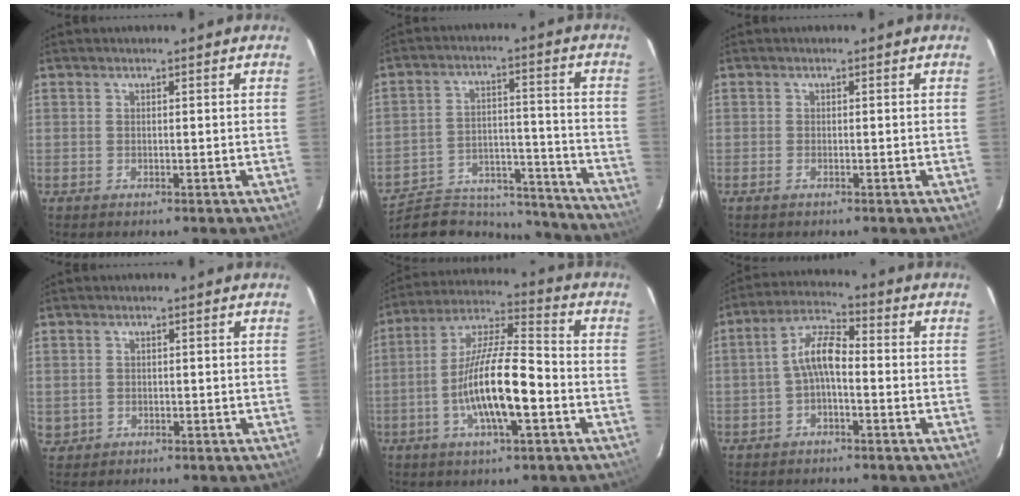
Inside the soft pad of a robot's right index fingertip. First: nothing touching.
{"total": 19.7, "force": [-17.2, 8.2, 5.0], "torque": [-0.108, 0.045, -0.226]}
{"total": 0.8, "force": [-0.6, 0.3, 0.5], "torque": [-0.011, -0.001, -0.012]}
{"total": 2.2, "force": [0.0, 2.1, 0.3], "torque": [-0.005, 0.001, 0.005]}
{"total": 14.9, "force": [-4.4, 3.0, 13.9], "torque": [-0.273, -0.004, -0.085]}
{"total": 6.2, "force": [-1.5, 2.3, 5.6], "torque": [-0.118, 0.022, -0.031]}